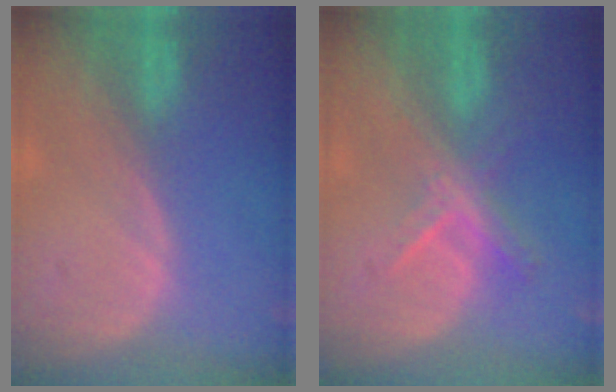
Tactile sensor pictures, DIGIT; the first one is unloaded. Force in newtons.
{"total": 5.7, "press": 5.0, "slide": 2.9}